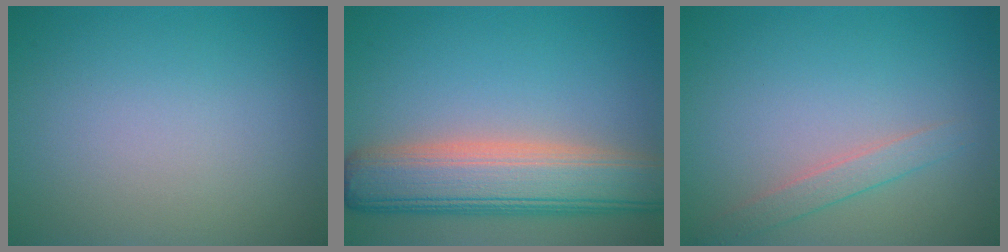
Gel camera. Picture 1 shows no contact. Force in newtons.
{"total": 8.6, "press": 8.6, "slide": 0.6}
{"total": 1.7, "press": 1.7, "slide": 0.1}